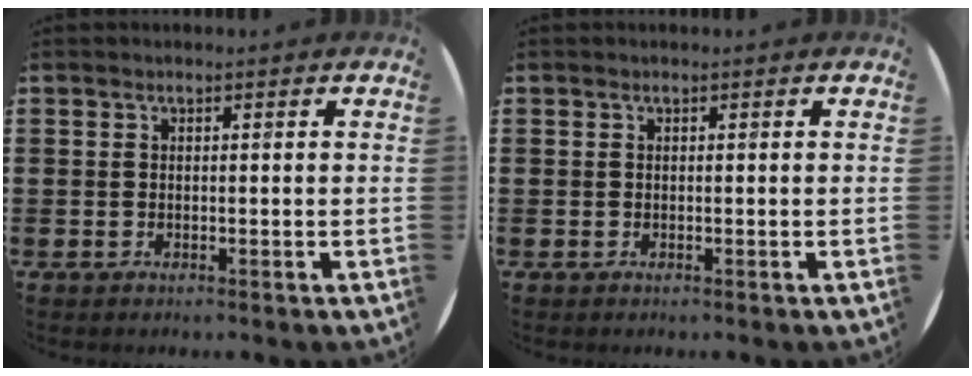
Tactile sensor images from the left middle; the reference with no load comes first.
{"total": 0.0}